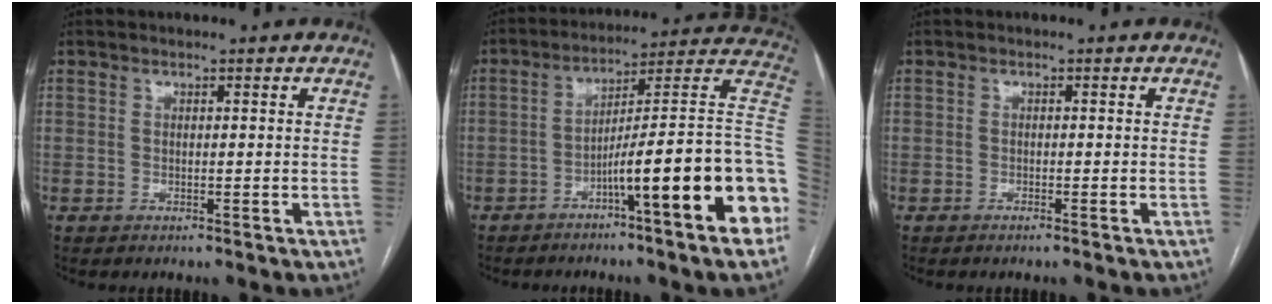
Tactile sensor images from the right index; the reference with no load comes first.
{"total": 19.3, "force": [-6.8, -0.5, 18.1], "torque": [-0.180, 0.024, -0.104]}
{"total": 0.7, "force": [-0.6, -0.1, 0.4], "torque": [-0.010, 0.000, -0.010]}